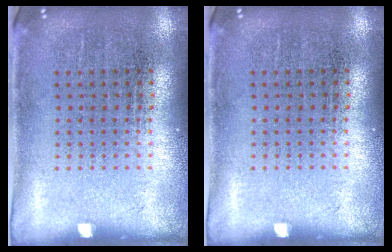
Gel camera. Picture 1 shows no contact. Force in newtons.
{"total": 0.0}